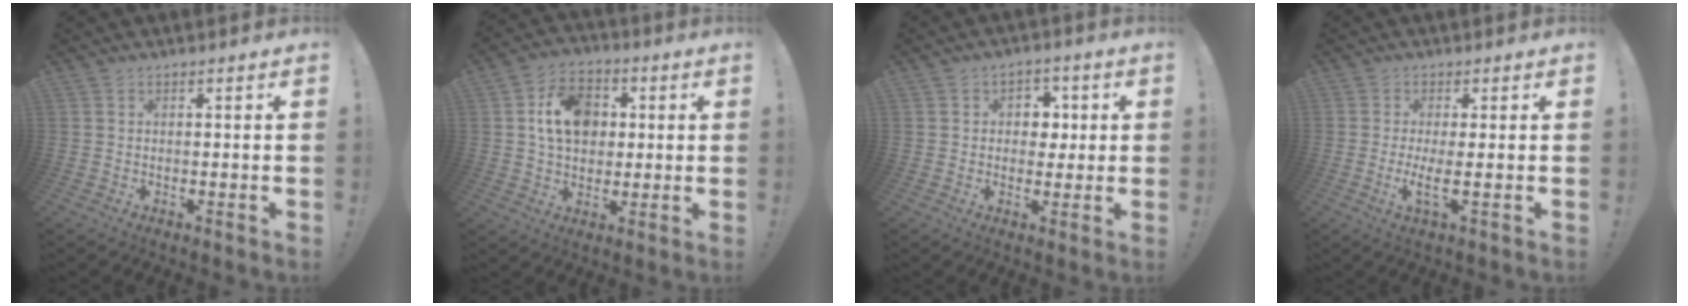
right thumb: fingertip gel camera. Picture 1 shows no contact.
{"total": 12.4, "force": [2.6, 9.6, 7.4], "torque": [-0.096, 0.000, 0.050]}
{"total": 5.9, "force": [0.6, 5.4, 2.2], "torque": [-0.024, 0.002, 0.010]}
{"total": 4.5, "force": [-0.3, 0.3, 4.5], "torque": [-0.090, -0.017, -0.005]}